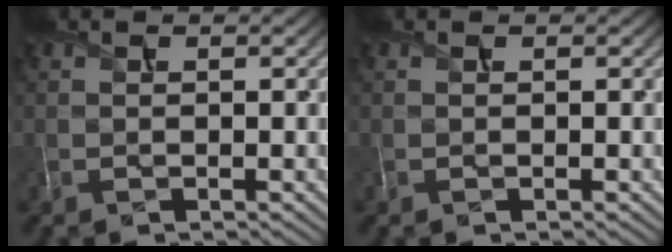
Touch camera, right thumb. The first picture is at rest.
{"total": 0.0}